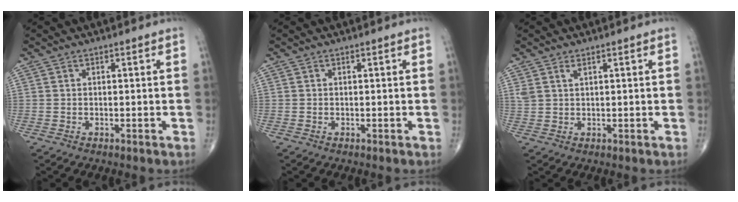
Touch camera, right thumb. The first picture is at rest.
{"total": 0.0}
{"total": 1.7, "force": [1.1, 0.6, 1.1], "torque": [-0.024, 0.002, 0.030]}